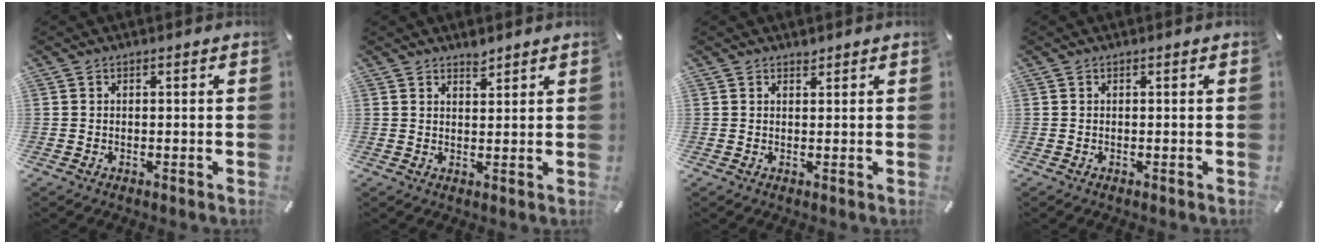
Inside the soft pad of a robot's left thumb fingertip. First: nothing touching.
{"total": 2.3, "force": [2.1, 0.9, 0.4], "torque": [-0.003, -0.011, 0.039]}
{"total": 1.1, "force": [0.9, 0.5, 0.1], "torque": [-0.001, -0.002, 0.018]}
{"total": 0.0}